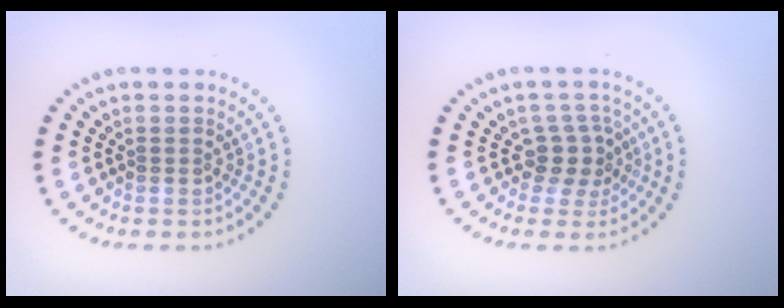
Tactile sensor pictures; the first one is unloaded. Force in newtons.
{"total": 2.5, "press": 1.9, "slide": 1.6}